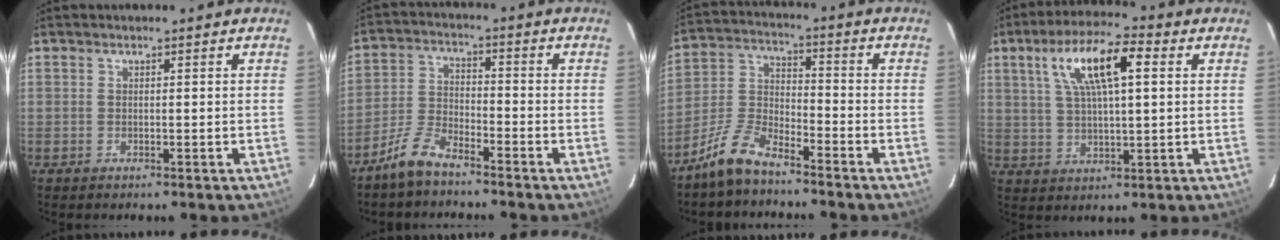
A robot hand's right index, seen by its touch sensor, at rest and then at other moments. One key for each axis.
{"total": 6.7, "fx": -5.8, "fy": 1.8, "fz": 2.9, "tx": -0.069, "ty": 0.007, "tz": -0.118}
{"total": 8.8, "fx": -7.2, "fy": 2.7, "fz": 4.2, "tx": -0.107, "ty": 0.018, "tz": -0.147}
{"total": 11.8, "fx": 4.2, "fy": 3.4, "fz": 10.5, "tx": -0.195, "ty": 0.023, "tz": 0.077}